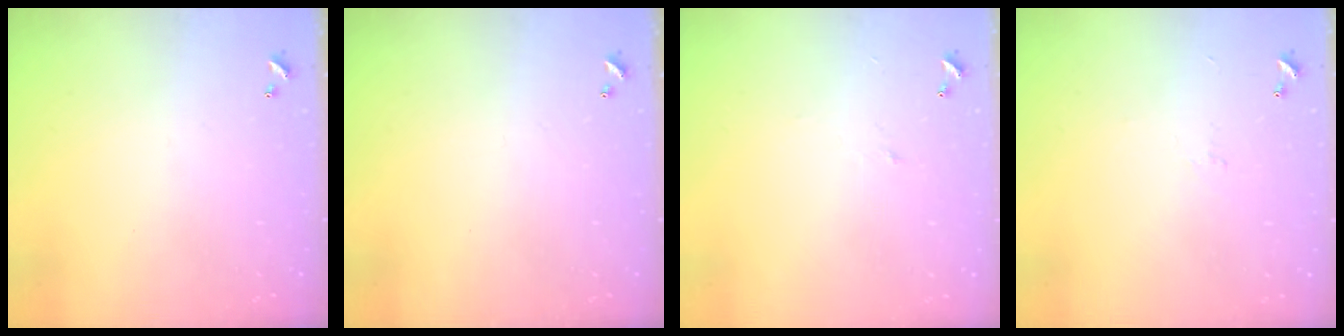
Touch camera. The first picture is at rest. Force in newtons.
{"total": 0.0}
{"total": 0.9, "press": 0.6, "slide": 0.6}
{"total": 0.6, "press": 0.4, "slide": 0.5}